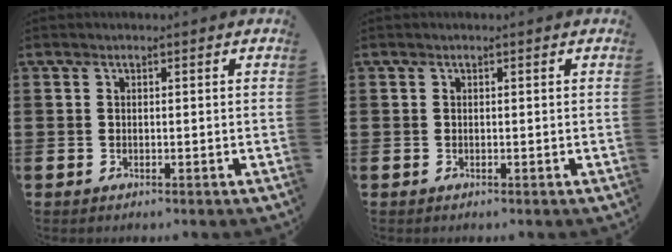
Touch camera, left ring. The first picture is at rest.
{"total": 0.0}